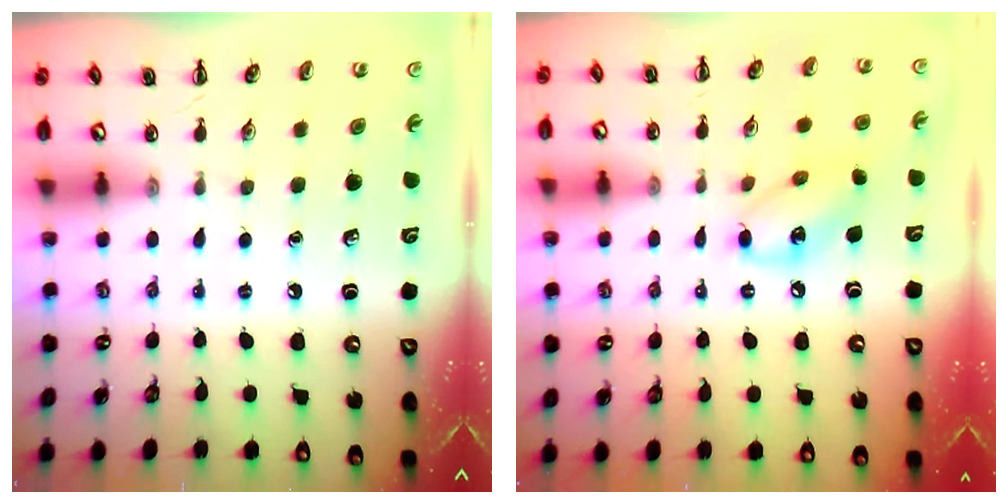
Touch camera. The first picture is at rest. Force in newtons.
{"total": 10.5, "press": 10.5, "slide": 1.0}